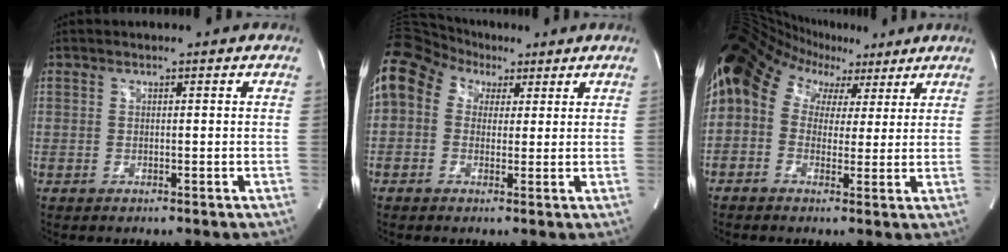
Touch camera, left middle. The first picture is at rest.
{"total": 14.3, "force": [6.0, 10.8, 7.2], "torque": [-0.192, 0.088, 0.110]}
{"total": 14.0, "force": [7.2, 9.4, 7.5], "torque": [-0.144, 0.086, 0.121]}